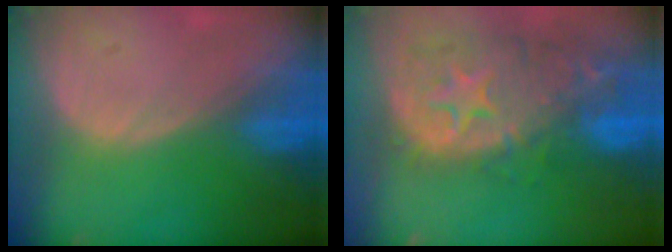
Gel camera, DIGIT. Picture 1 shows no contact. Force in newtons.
{"total": 14.0, "press": 11.3, "slide": 8.3}